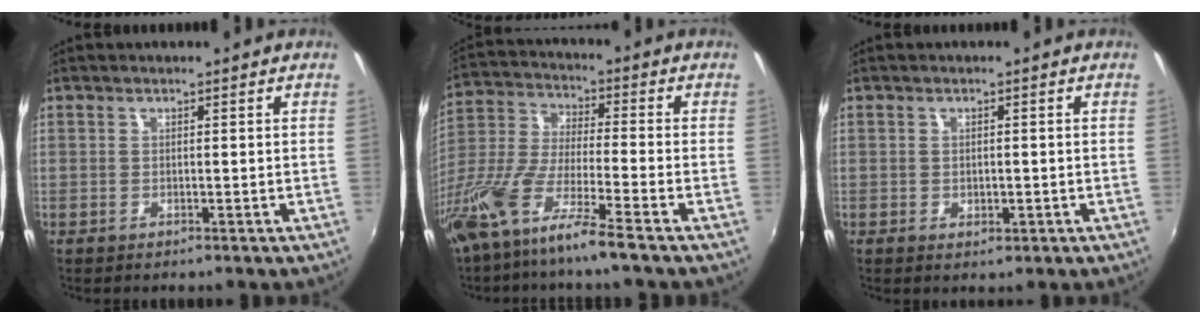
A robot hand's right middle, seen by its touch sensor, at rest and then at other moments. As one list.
[{"total": 13.3, "force": [-9.1, 0.4, 9.7], "torque": [-0.196, -0.023, -0.178]}, {"total": 1.2, "force": [-0.1, 0.6, 1.0], "torque": [-0.013, -0.004, -0.002]}]